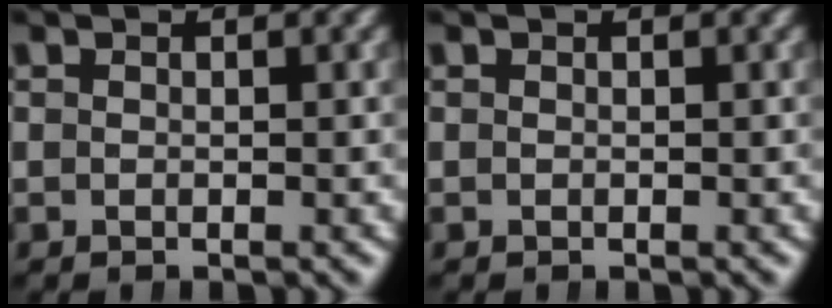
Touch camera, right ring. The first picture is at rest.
{"total": 0.0}